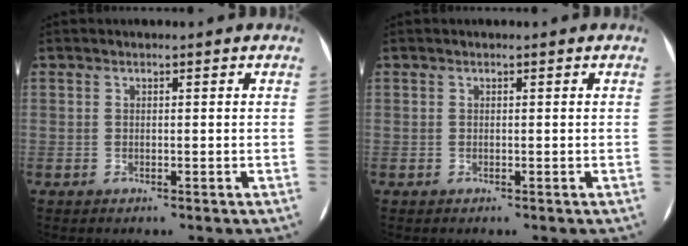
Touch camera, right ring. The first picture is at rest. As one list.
[{"total": 0.0}]